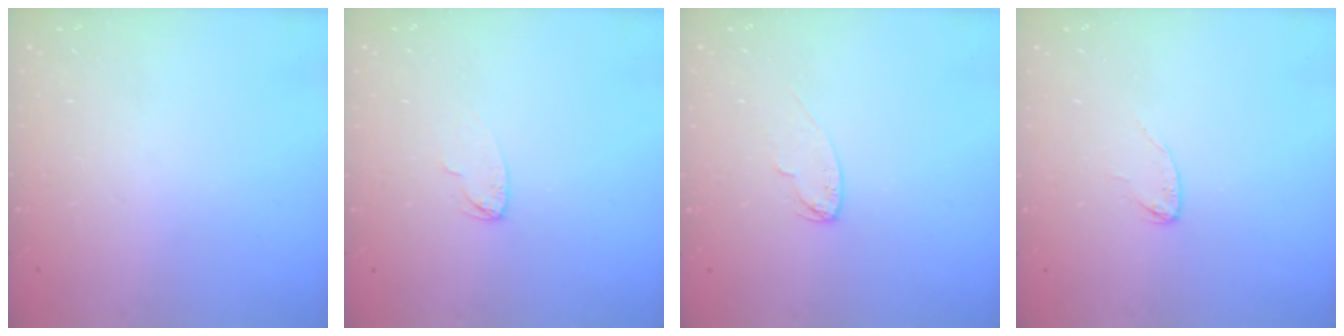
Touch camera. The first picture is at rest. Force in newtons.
{"total": 4.1, "press": 4.1, "slide": 0.4}
{"total": 4.2, "press": 4.1, "slide": 0.4}
{"total": 3.6, "press": 3.6, "slide": 0.3}